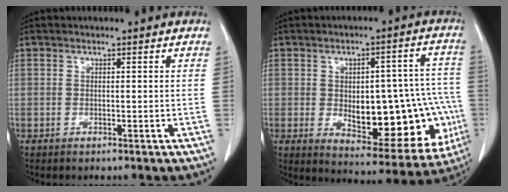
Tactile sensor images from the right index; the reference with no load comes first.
{"total": 19.7, "force": [-3.4, 8.8, 17.2], "torque": [-0.170, 0.032, -0.009]}